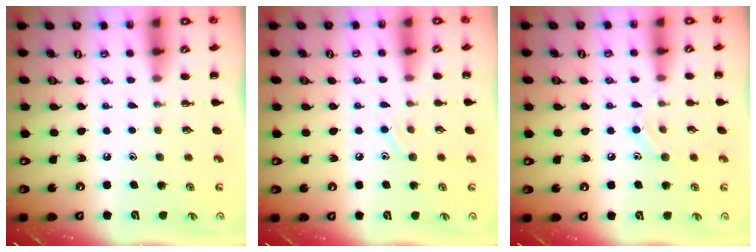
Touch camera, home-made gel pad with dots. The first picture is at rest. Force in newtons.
{"total": 8.3, "press": 8.1, "slide": 1.8}
{"total": 7.5, "press": 7.4, "slide": 1.2}